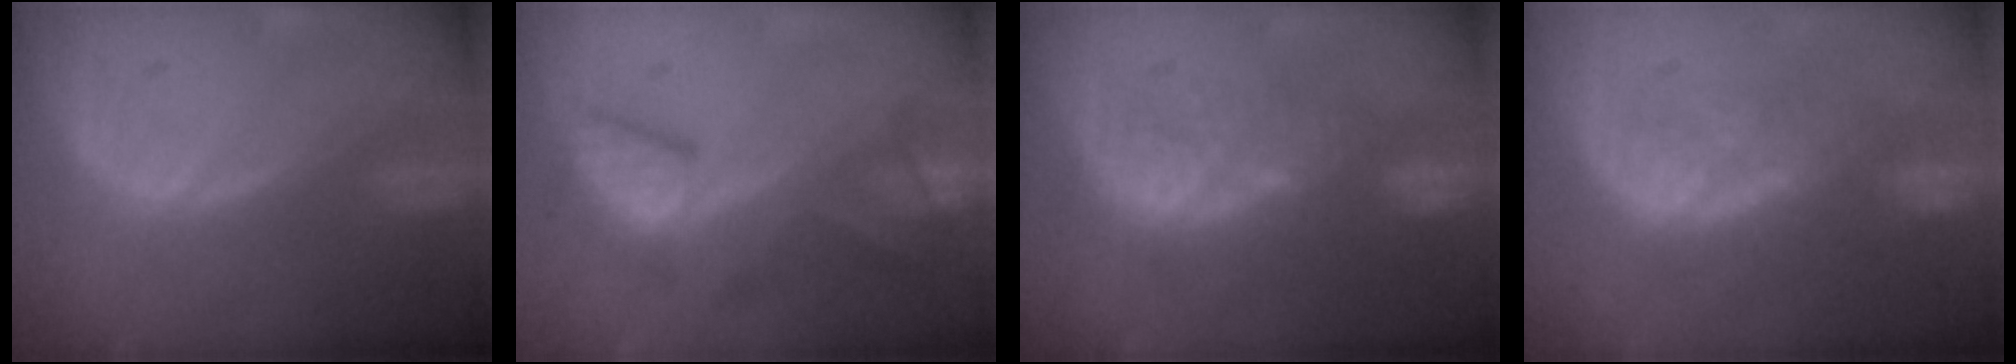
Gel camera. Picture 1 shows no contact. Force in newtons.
{"total": 7.8, "press": 7.7, "slide": 1.2}
{"total": 9.3, "press": 8.6, "slide": 3.6}
{"total": 8.4, "press": 7.8, "slide": 3.0}